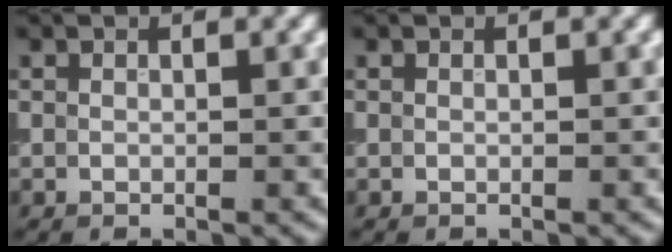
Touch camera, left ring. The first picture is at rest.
{"total": 0.0}